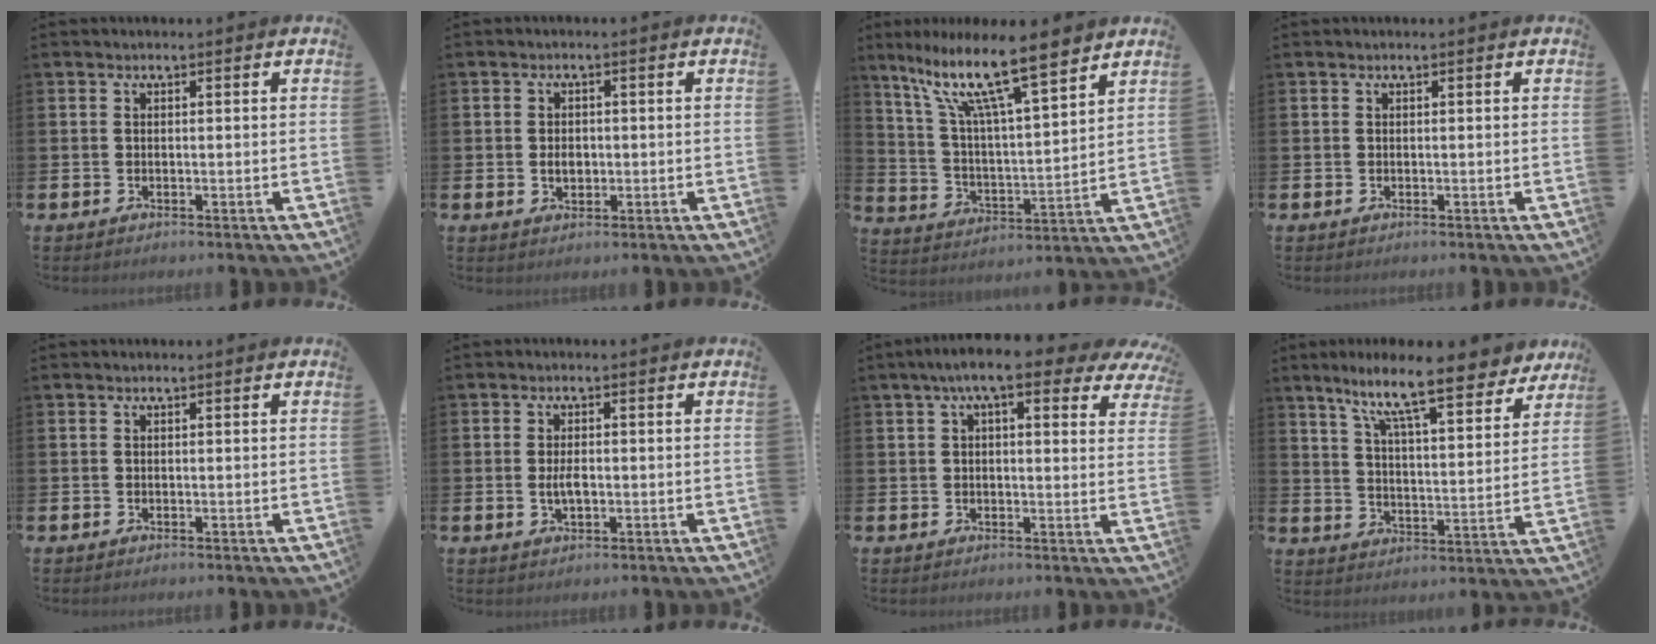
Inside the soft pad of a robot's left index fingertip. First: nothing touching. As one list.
[{"total": 2.3, "force": [-0.1, 1.7, 1.6], "torque": [-0.014, -0.001, -0.008]}, {"total": 13.3, "force": [10.3, 2.4, 8.1], "torque": [-0.183, -0.055, 0.173]}, {"total": 0.0}, {"total": 0.0}, {"total": 2.5, "force": [-0.2, 1.1, 2.2], "torque": [-0.031, -0.003, -0.006]}, {"total": 7.4, "force": [5.3, 1.9, 4.8], "torque": [-0.089, -0.007, 0.091]}, {"total": 11.7, "force": [9.6, 1.8, 6.5], "torque": [-0.146, -0.045, 0.162]}]